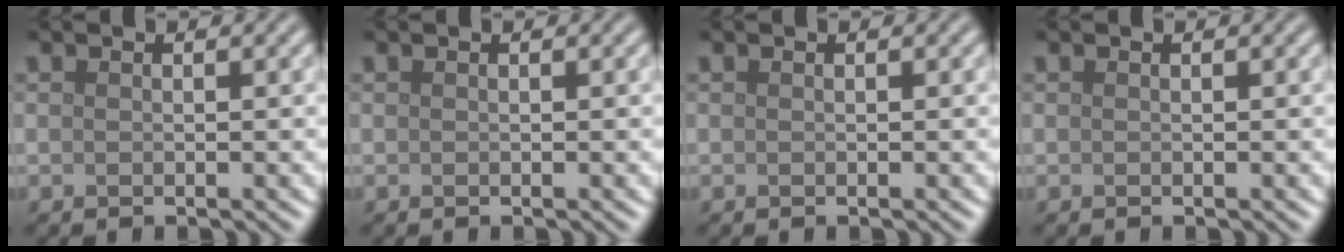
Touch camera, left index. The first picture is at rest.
{"total": 0.0}
{"total": 0.0}
{"total": 0.0}